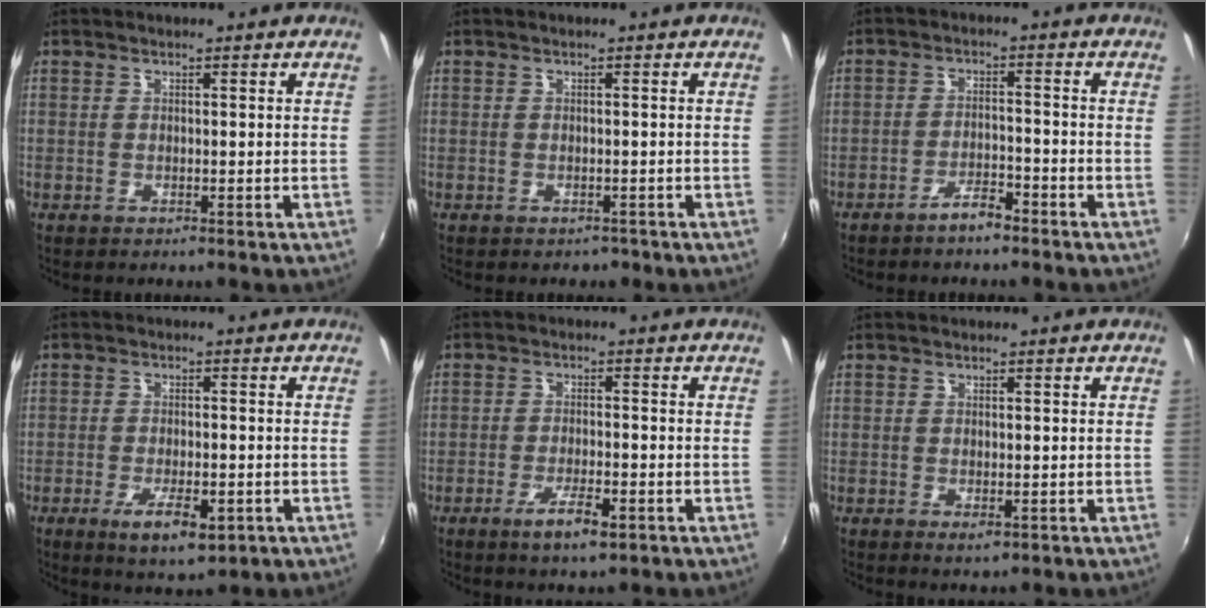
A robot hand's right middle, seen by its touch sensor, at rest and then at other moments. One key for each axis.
{"total": 1.4, "fx": -0.9, "fy": 1.0, "fz": 0.1, "tx": -0.004, "ty": -0.002, "tz": -0.009}
{"total": 3.7, "fx": -3.1, "fy": 0.7, "fz": 1.9, "tx": -0.048, "ty": 0.005, "tz": -0.049}
{"total": 7.2, "fx": -3.3, "fy": 2.7, "fz": 5.9, "tx": -0.117, "ty": -0.017, "tz": -0.049}
{"total": 5.3, "fx": -2.9, "fy": 1.3, "fz": 4.3, "tx": -0.093, "ty": -0.010, "tz": -0.049}
{"total": 1.3, "fx": -0.3, "fy": 0.6, "fz": 1.1, "tx": -0.019, "ty": -0.004, "tz": -0.002}